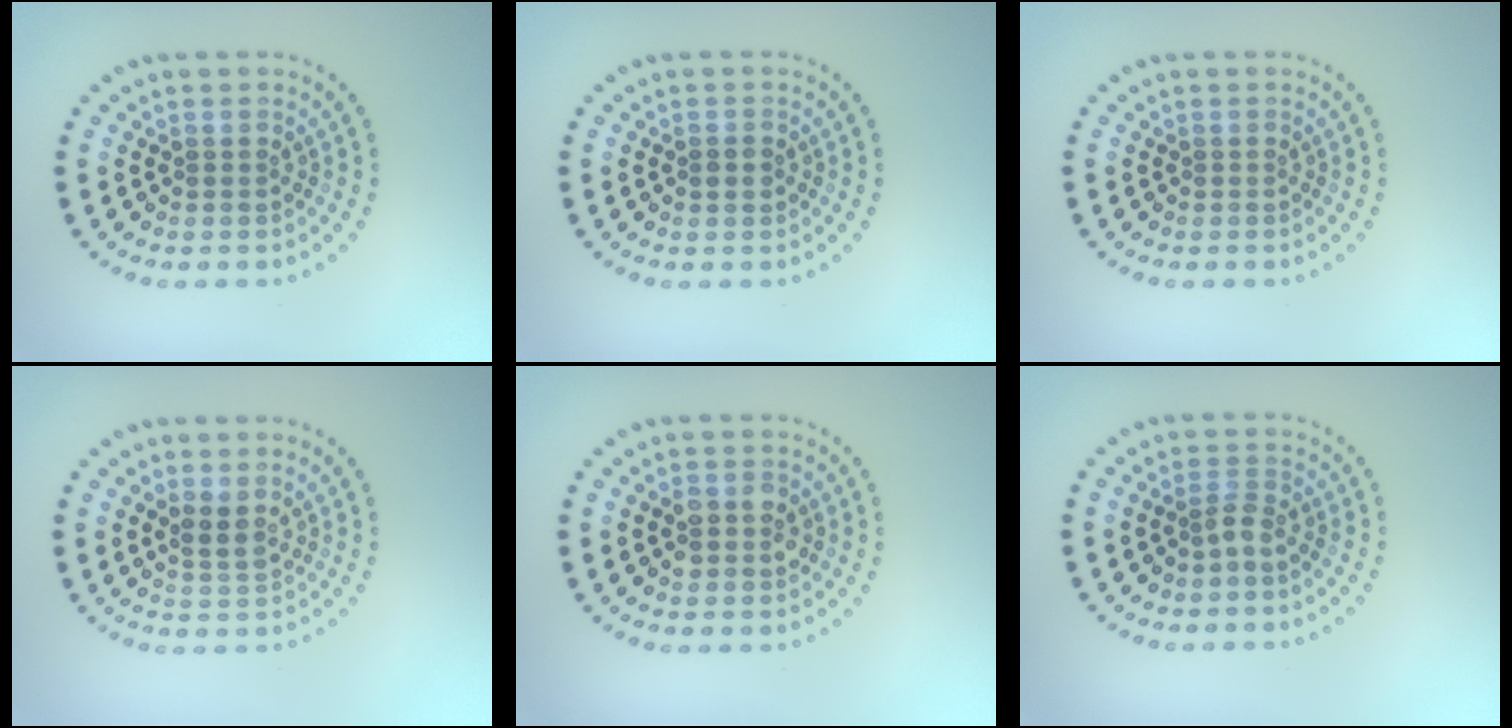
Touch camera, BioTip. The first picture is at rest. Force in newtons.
{"total": 1.2, "press": 1.2, "slide": 0.2}
{"total": 0.0}
{"total": 1.9, "press": 1.6, "slide": 1.0}
{"total": 2.6, "press": 2.6, "slide": 0.2}
{"total": 1.6, "press": 1.1, "slide": 1.1}